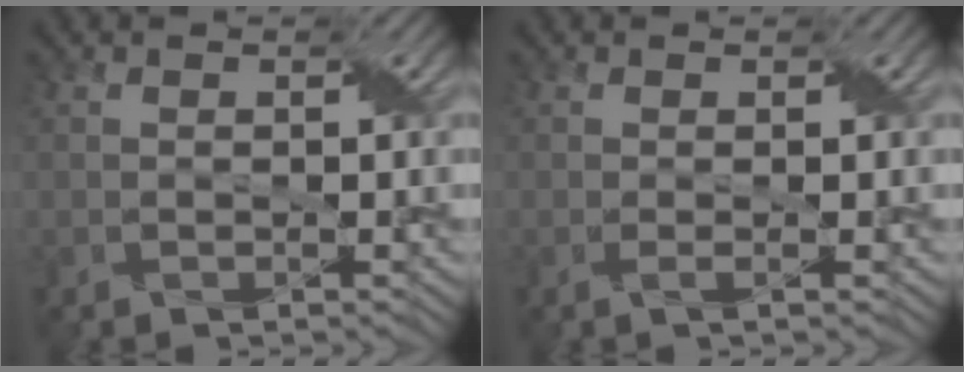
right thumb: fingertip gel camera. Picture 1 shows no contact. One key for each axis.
{"total": 0.8, "fx": 0.0, "fy": 0.2, "fz": 0.8, "tx": -0.016, "ty": 0.000, "tz": -0.004}